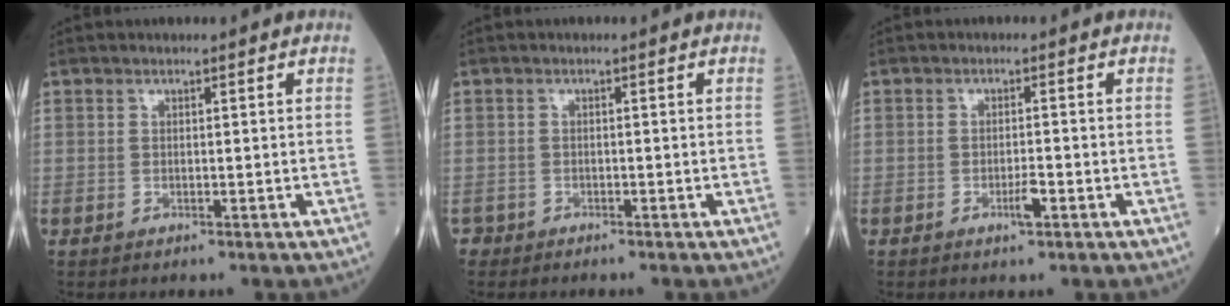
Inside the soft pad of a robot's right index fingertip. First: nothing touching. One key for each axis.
{"total": 1.5, "fx": -1.3, "fy": 0.8, "fz": -0.3, "tx": -0.002, "ty": 0.003, "tz": -0.025}
{"total": 2.3, "fx": -1.1, "fy": 0.3, "fz": 2.0, "tx": -0.035, "ty": -0.001, "tz": -0.019}